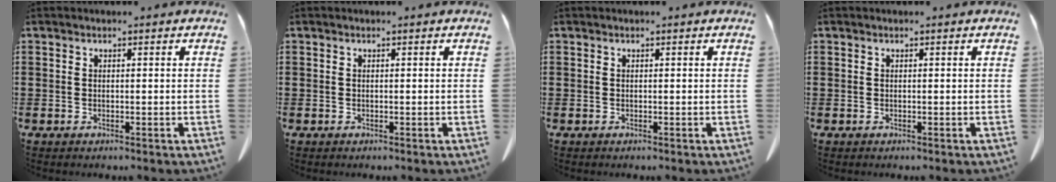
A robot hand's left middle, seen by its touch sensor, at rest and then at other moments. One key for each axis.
{"total": 0.0}
{"total": 0.0}
{"total": 0.0}